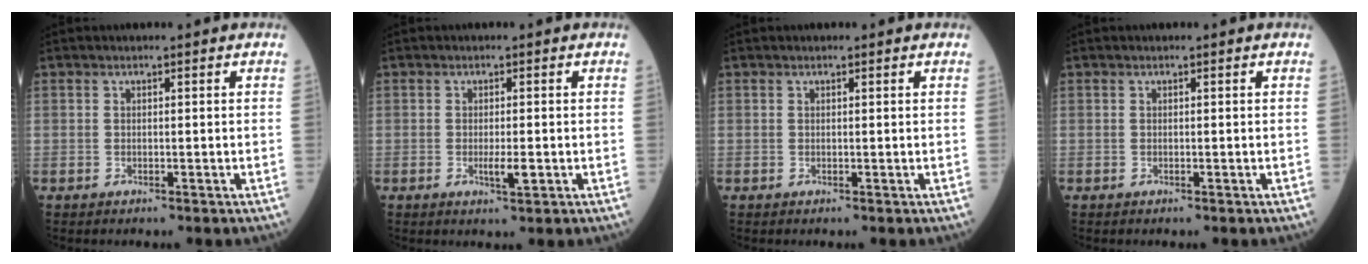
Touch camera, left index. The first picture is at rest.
{"total": 2.4, "force": [-0.6, 0.4, 2.3], "torque": [-0.045, -0.004, -0.008]}
{"total": 0.0}
{"total": 0.0}